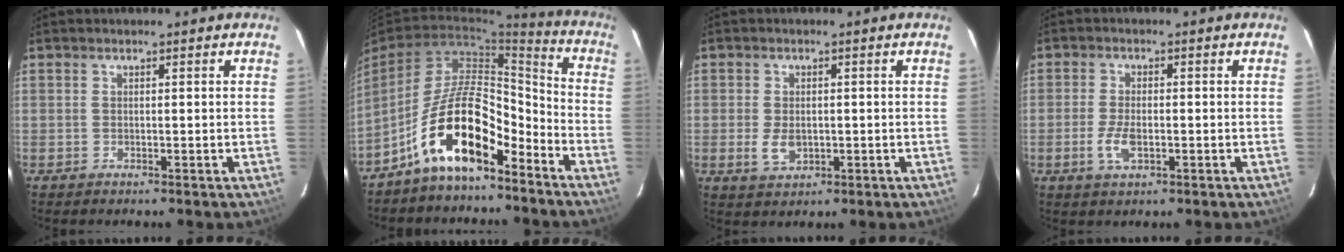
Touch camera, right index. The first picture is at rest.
{"total": 12.8, "force": [-9.1, 4.2, 8.0], "torque": [-0.147, 0.020, -0.162]}
{"total": 4.1, "force": [-0.8, 2.6, 3.1], "torque": [-0.062, -0.005, -0.009]}
{"total": 4.6, "force": [-1.5, 2.0, 3.9], "torque": [-0.087, -0.004, -0.028]}